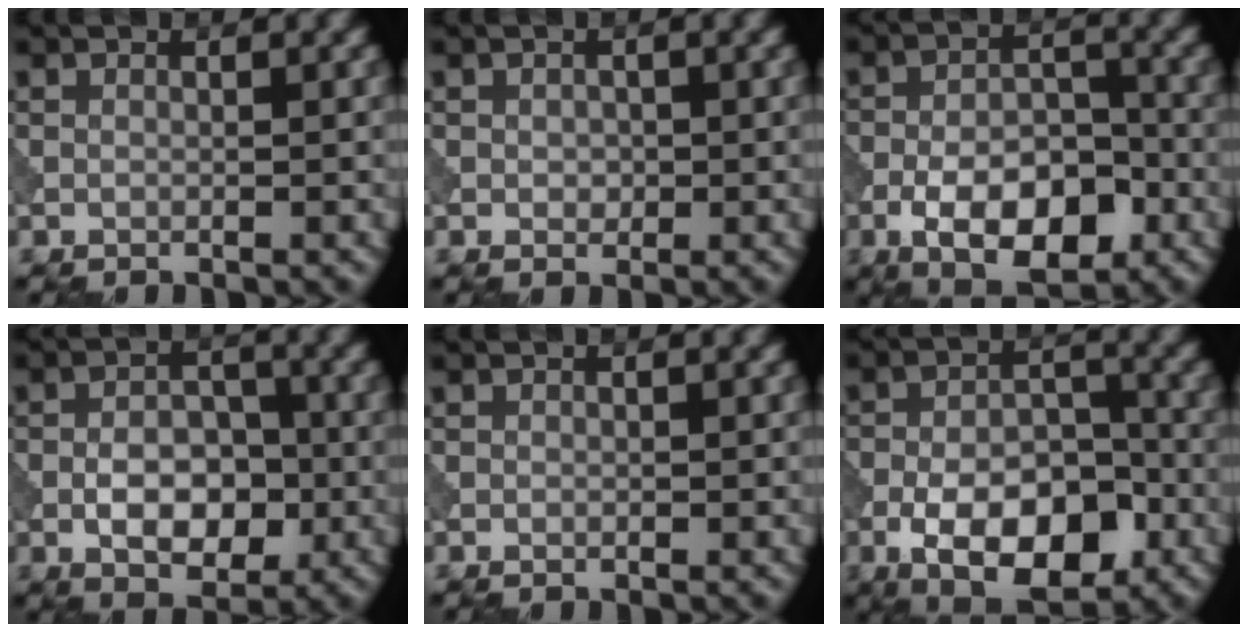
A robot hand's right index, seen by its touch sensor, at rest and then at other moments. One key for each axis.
{"total": 0.9, "fx": -0.2, "fy": 0.7, "fz": 0.5, "tx": -0.002, "ty": -0.001, "tz": 0.000}
{"total": 7.9, "fx": -3.8, "fy": 3.7, "fz": 5.8, "tx": -0.085, "ty": 0.006, "tz": -0.065}
{"total": 5.1, "fx": -1.6, "fy": 3.1, "fz": 3.8, "tx": -0.048, "ty": 0.005, "tz": -0.027}
{"total": 0.0}
{"total": 9.5, "fx": -4.4, "fy": 4.6, "fz": 7.0, "tx": -0.110, "ty": 0.003, "tz": -0.074}